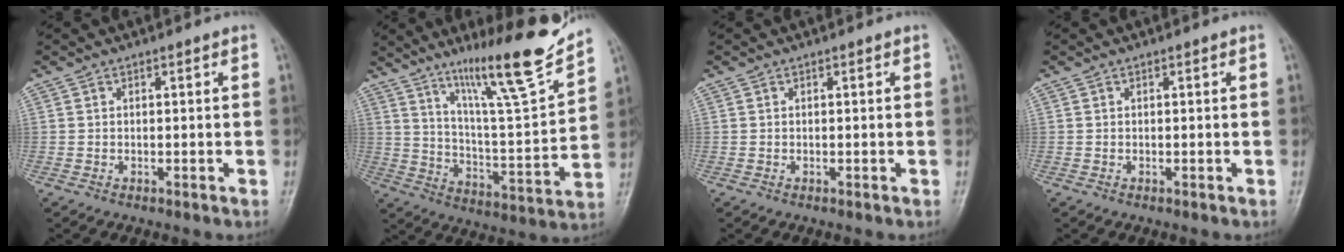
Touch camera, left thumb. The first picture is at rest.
{"total": 19.1, "force": [14.1, 1.8, 12.8], "torque": [-0.178, -0.085, 0.234]}
{"total": 0.0}
{"total": 0.0}